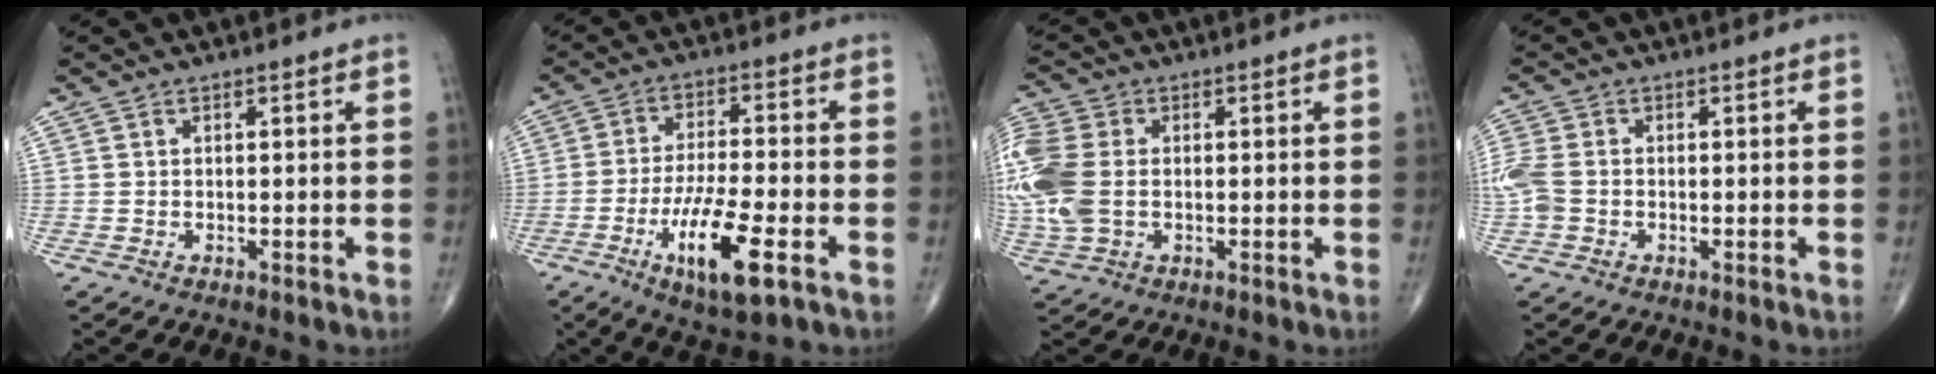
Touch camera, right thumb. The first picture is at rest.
{"total": 12.7, "force": [-5.3, 3.3, 11.1], "torque": [-0.206, 0.007, -0.088]}
{"total": 12.7, "force": [-0.1, 8.7, 9.3], "torque": [-0.252, 0.007, 0.000]}
{"total": 5.0, "force": [-0.8, 3.6, 3.4], "torque": [-0.100, 0.008, -0.020]}